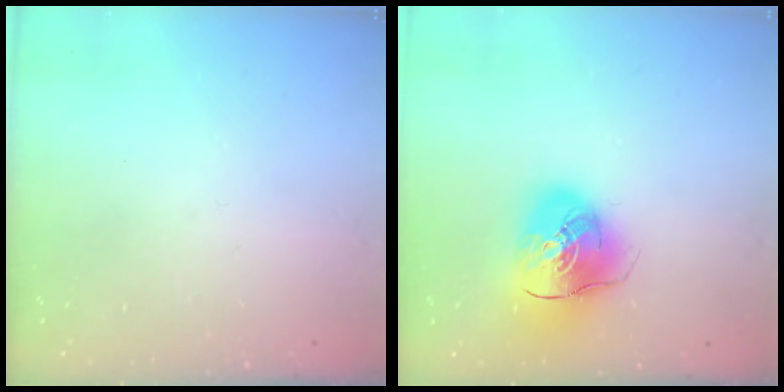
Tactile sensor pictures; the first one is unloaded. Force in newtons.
{"total": 14.1, "press": 13.9, "slide": 2.5}